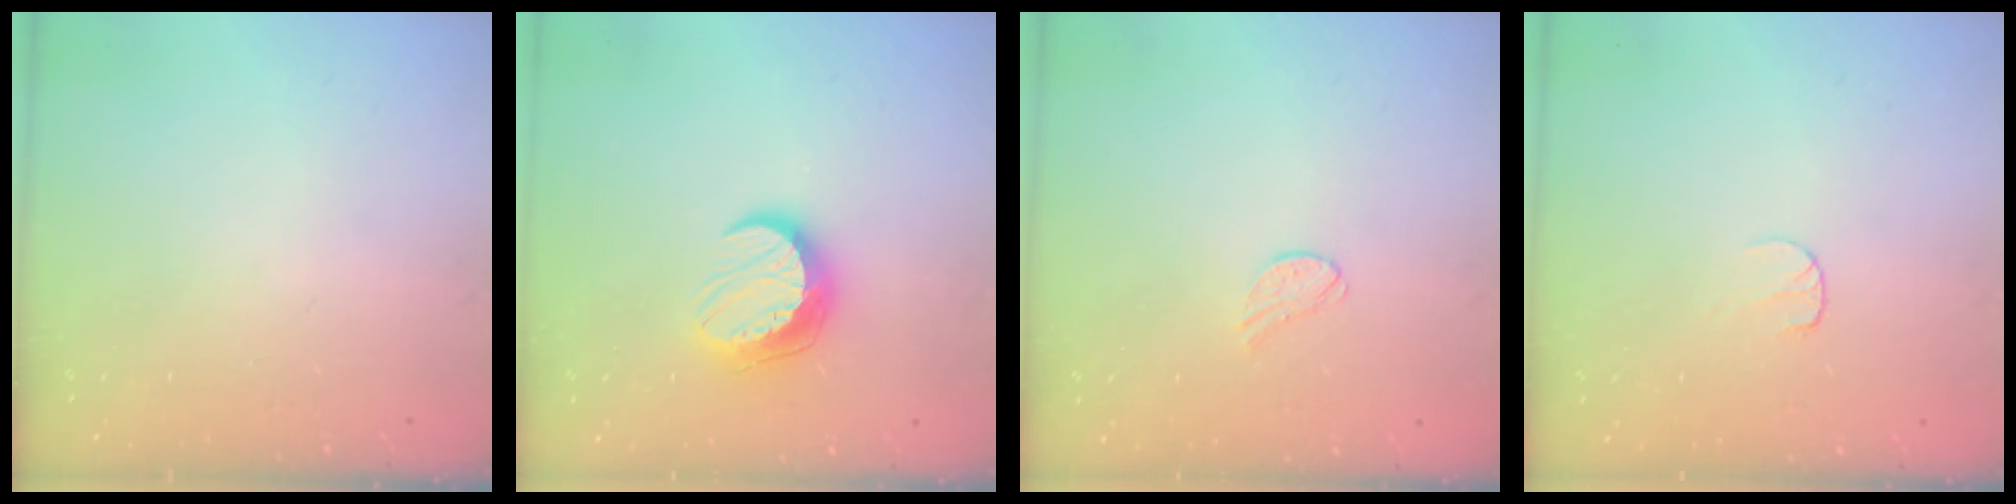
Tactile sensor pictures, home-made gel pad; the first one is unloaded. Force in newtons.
{"total": 11.5, "press": 11.5, "slide": 0.6}
{"total": 6.1, "press": 6.1, "slide": 0.6}
{"total": 5.8, "press": 5.8, "slide": 0.5}